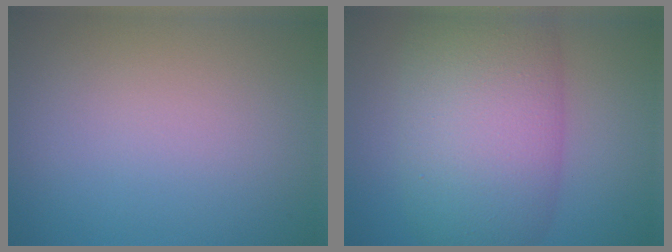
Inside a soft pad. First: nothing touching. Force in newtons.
{"total": 11.3, "press": 11.3, "slide": 0.3}